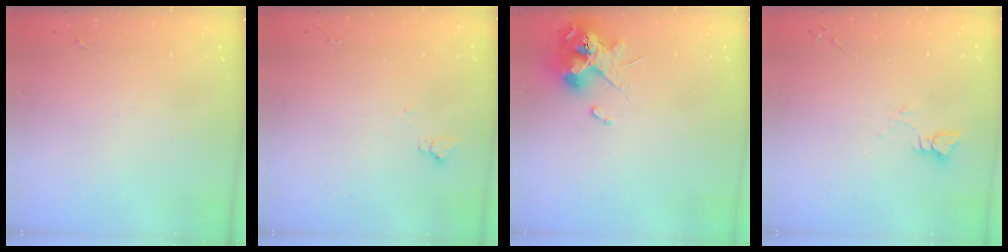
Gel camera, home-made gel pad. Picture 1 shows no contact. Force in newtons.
{"total": 3.5, "press": 3.5, "slide": 0.4}
{"total": 11.9, "press": 11.8, "slide": 1.5}
{"total": 3.9, "press": 3.9, "slide": 0.3}